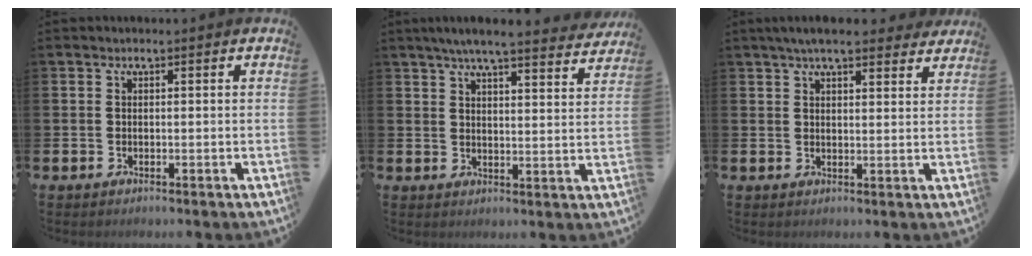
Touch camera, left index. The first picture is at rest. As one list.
[{"total": 6.1, "force": [5.8, 0.2, 2.1], "torque": [-0.050, -0.030, 0.099]}, {"total": 5.4, "force": [4.9, 1.1, 2.1], "torque": [-0.040, -0.016, 0.086]}]